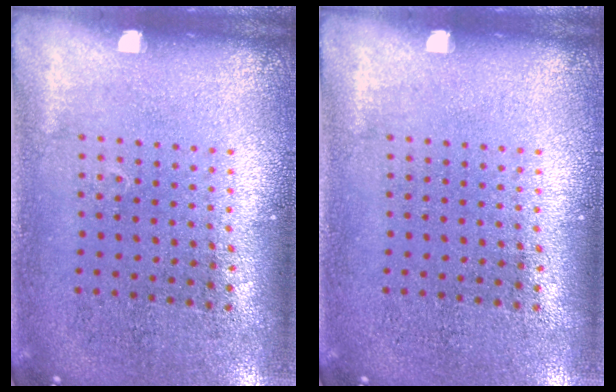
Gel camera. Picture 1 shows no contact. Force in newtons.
{"total": 0.0}